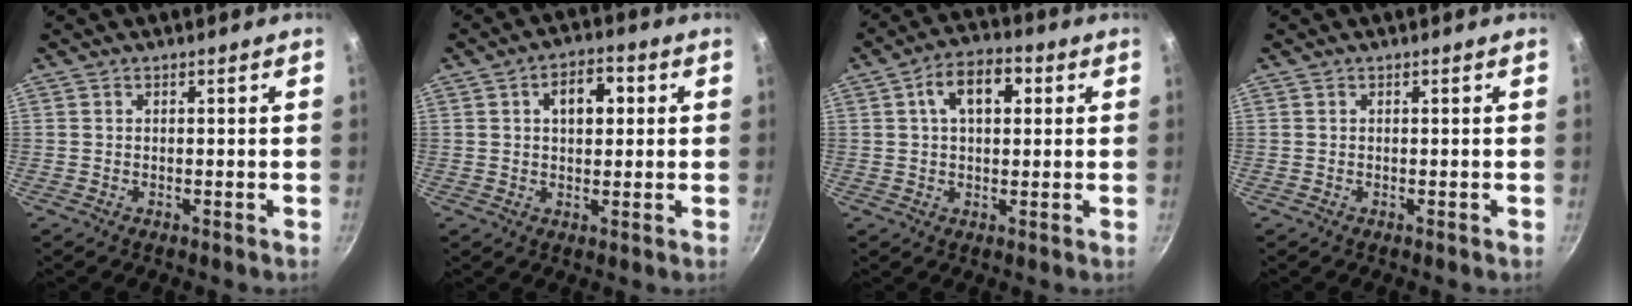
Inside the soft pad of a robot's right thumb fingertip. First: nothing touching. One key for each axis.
{"total": 6.9, "fx": 1.5, "fy": 4.2, "fz": 5.2, "tx": -0.052, "ty": 0.013, "tz": 0.018}
{"total": 9.0, "fx": 2.3, "fy": 5.4, "fz": 6.9, "tx": -0.087, "ty": 0.015, "tz": 0.029}
{"total": 0.0}